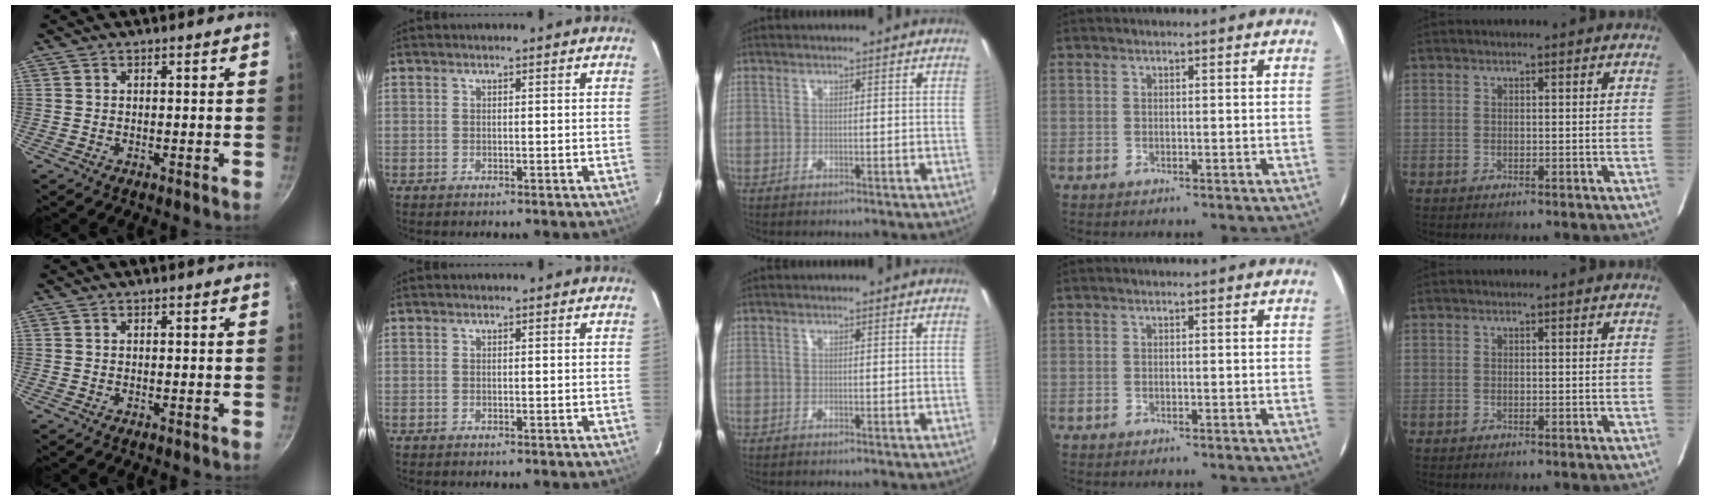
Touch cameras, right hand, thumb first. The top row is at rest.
{}